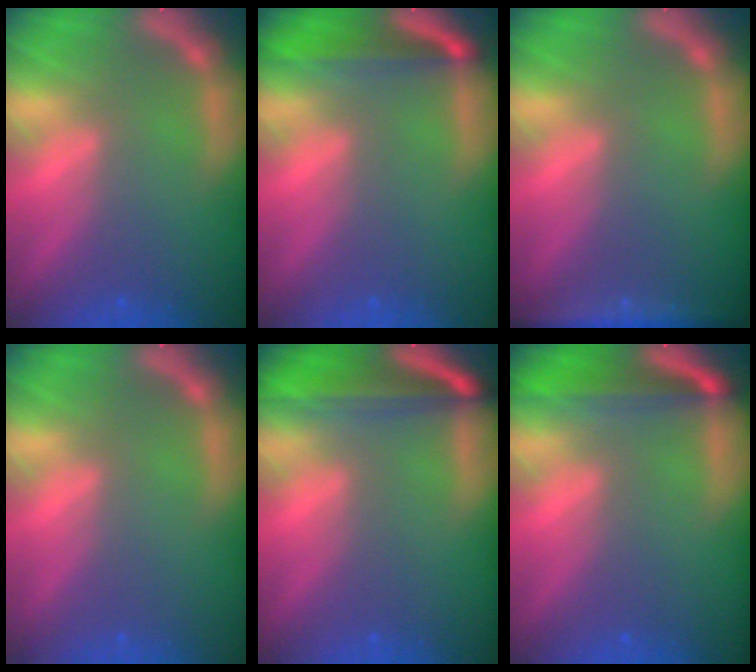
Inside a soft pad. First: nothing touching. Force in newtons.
{"total": 4.5}
{"total": 4.0}
{"total": 0.0}
{"total": 7.1}
{"total": 5.0}